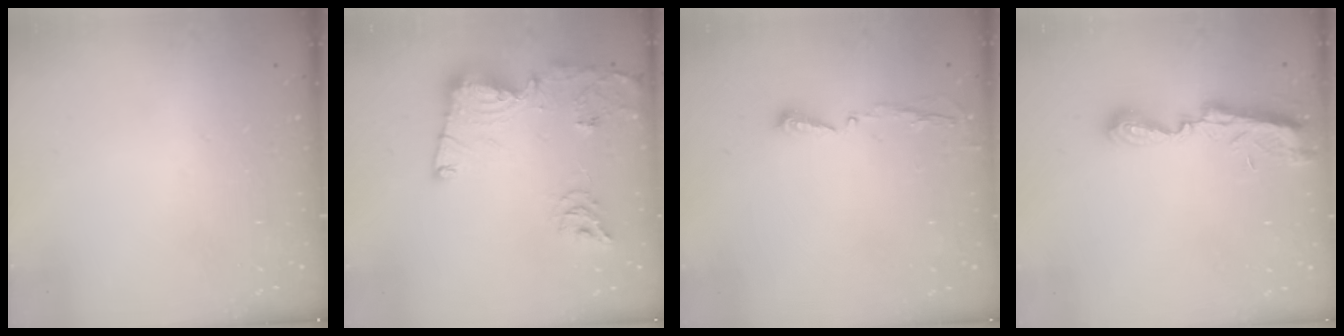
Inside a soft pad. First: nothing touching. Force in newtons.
{"total": 16.5, "press": 16.5, "slide": 1.7}
{"total": 3.6, "press": 3.6, "slide": 0.4}
{"total": 7.6, "press": 7.5, "slide": 0.3}